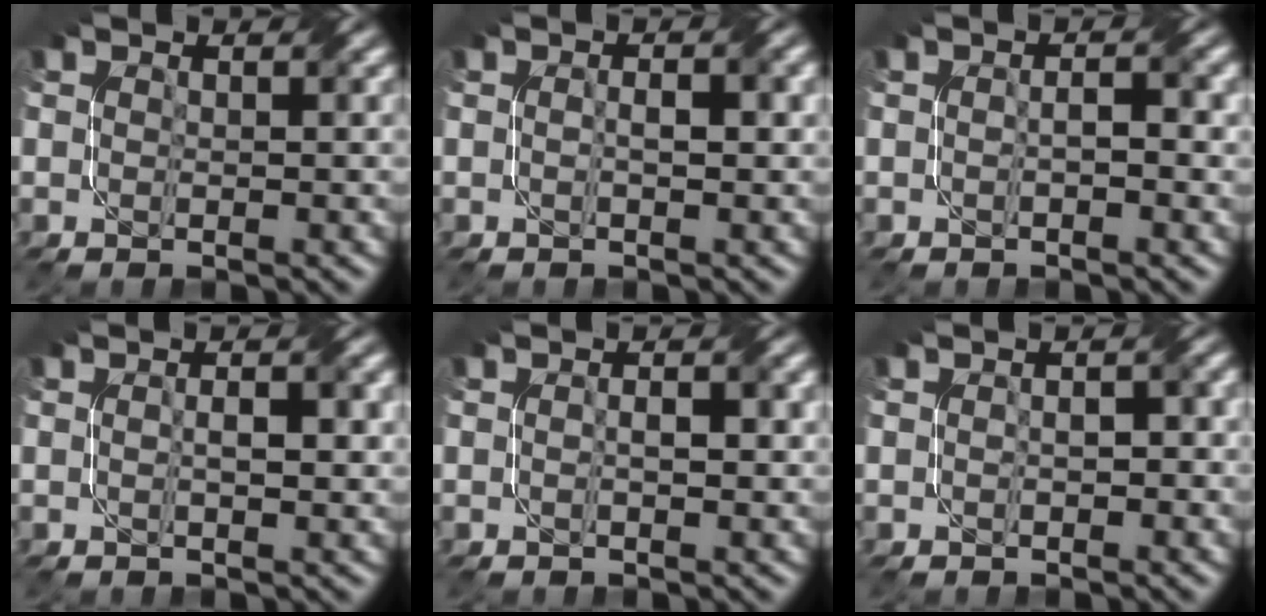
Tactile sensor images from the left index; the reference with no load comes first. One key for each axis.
{"total": 1.8, "fx": -0.1, "fy": 0.5, "fz": 1.7, "tx": -0.030, "ty": 0.002, "tz": -0.002}
{"total": 1.7, "fx": -0.4, "fy": 0.3, "fz": 1.6, "tx": -0.031, "ty": 0.004, "tz": -0.008}
{"total": 2.3, "fx": 0.1, "fy": 0.6, "fz": 2.2, "tx": -0.033, "ty": 0.002, "tz": -0.001}
{"total": 1.8, "fx": 0.0, "fy": 0.6, "fz": 1.7, "tx": -0.028, "ty": -0.002, "tz": -0.002}
{"total": 1.7, "fx": -0.3, "fy": 0.8, "fz": 1.5, "tx": -0.026, "ty": 0.001, "tz": -0.005}